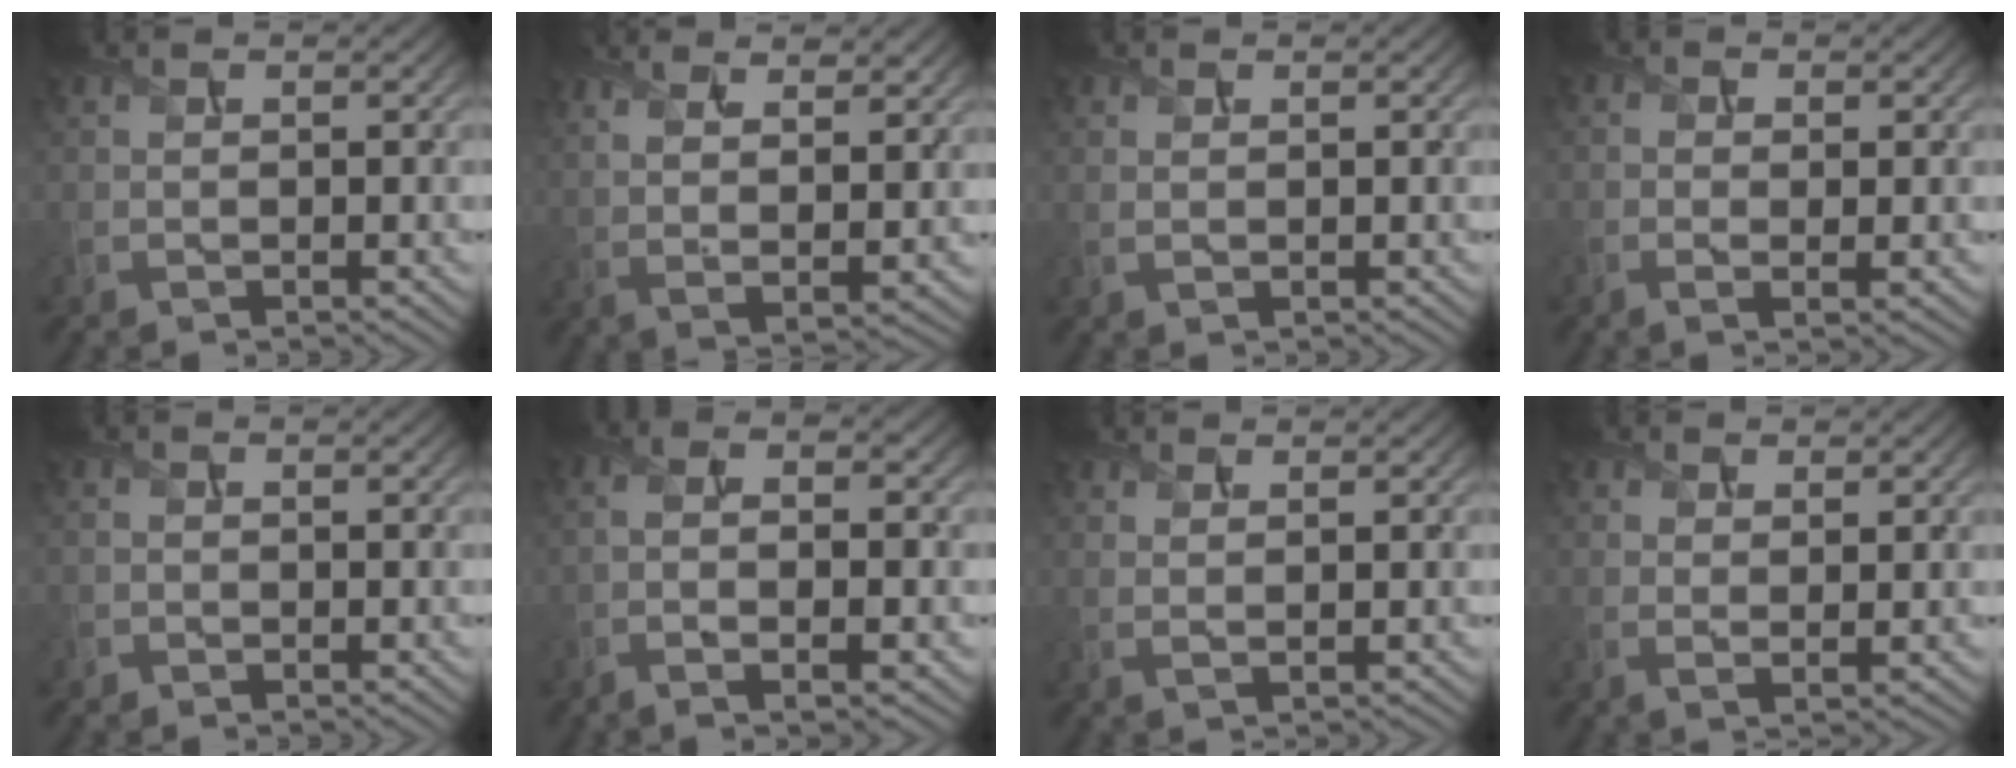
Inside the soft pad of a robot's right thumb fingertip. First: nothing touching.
{"total": 9.2, "force": [5.2, 3.0, 7.0], "torque": [-0.119, 0.006, 0.074]}
{"total": 0.9, "force": [0.2, 0.6, 0.6], "torque": [-0.018, -0.004, 0.009]}
{"total": 2.2, "force": [-0.4, 0.8, 2.0], "torque": [-0.039, -0.004, -0.007]}
{"total": 0.8, "force": [-0.4, 0.7, 0.0], "torque": [0.002, -0.005, -0.009]}
{"total": 5.9, "force": [-1.5, 1.8, 5.4], "torque": [-0.105, -0.006, -0.021]}
{"total": 1.6, "force": [0.9, 0.3, 1.2], "torque": [-0.024, -0.002, 0.016]}
{"total": 2.1, "force": [1.1, 0.7, 1.7], "torque": [-0.036, -0.006, 0.023]}